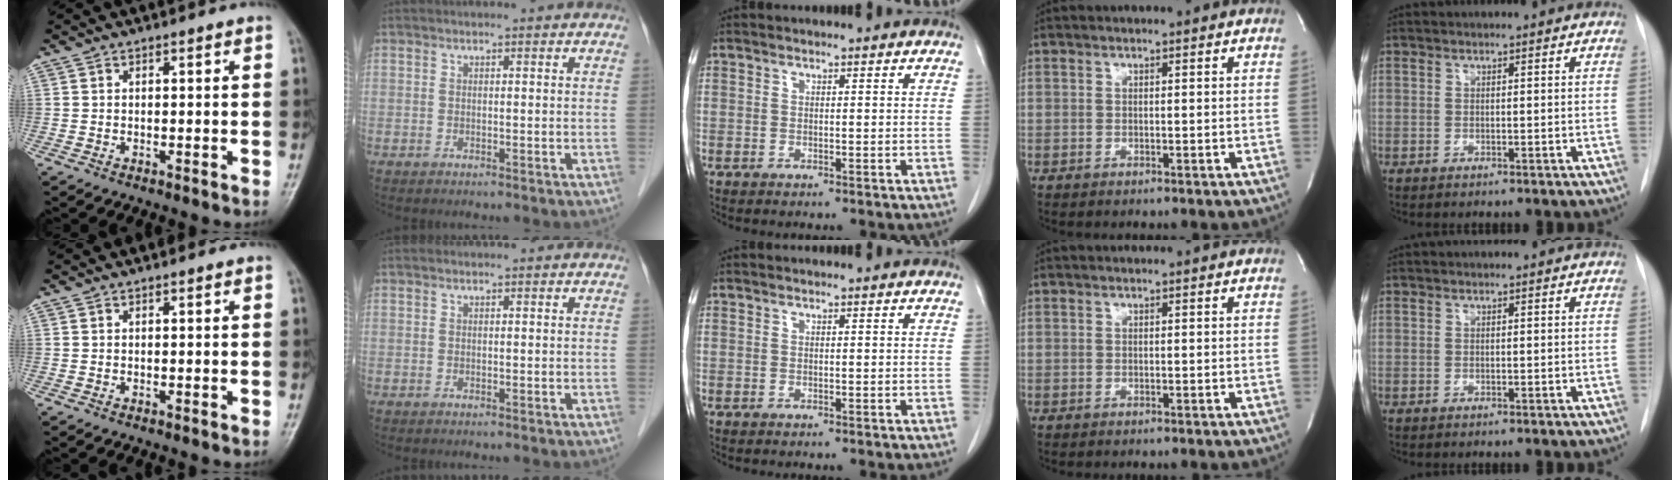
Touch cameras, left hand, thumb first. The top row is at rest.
{}